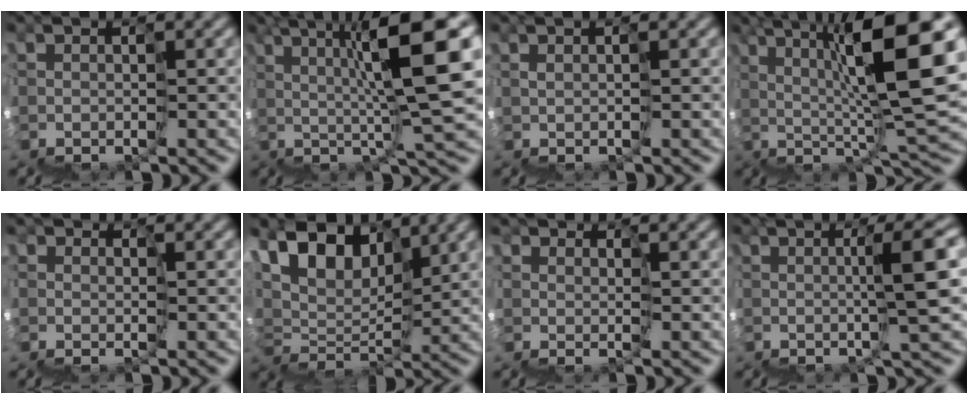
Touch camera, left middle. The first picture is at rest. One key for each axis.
{"total": 9.2, "fx": 2.9, "fy": 0.0, "fz": 8.7, "tx": -0.129, "ty": 0.034, "tz": 0.049}
{"total": 0.7, "fx": 0.6, "fy": -0.1, "fz": 0.3, "tx": -0.006, "ty": 0.011, "tz": 0.015}
{"total": 10.7, "fx": 3.6, "fy": 1.2, "fz": 10.0, "tx": -0.153, "ty": 0.034, "tz": 0.055}
{"total": 0.8, "fx": 0.6, "fy": 0.5, "fz": 0.3, "tx": -0.005, "ty": 0.006, "tz": 0.010}
{"total": 4.4, "fx": 3.3, "fy": 2.0, "fz": 2.0, "tx": -0.047, "ty": 0.019, "tz": 0.052}
{"total": 1.4, "fx": 1.4, "fy": 0.1, "fz": -0.2, "tx": -0.001, "ty": 0.011, "tz": 0.026}
{"total": 5.5, "fx": 1.2, "fy": -0.1, "fz": 5.3, "tx": -0.065, "ty": 0.025, "tz": 0.015}